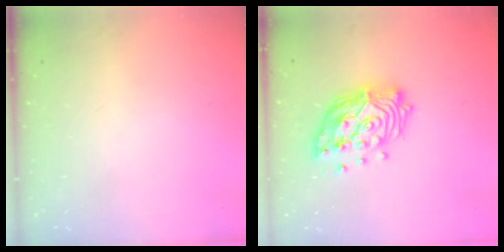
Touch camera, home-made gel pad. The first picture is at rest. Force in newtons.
{"total": 17.0, "press": 16.8, "slide": 2.2}